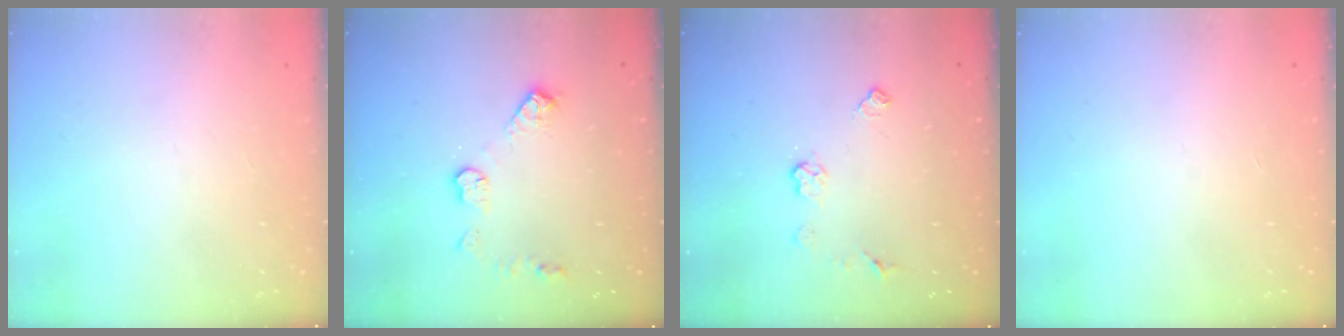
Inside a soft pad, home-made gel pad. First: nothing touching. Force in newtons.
{"total": 9.0, "press": 9.0, "slide": 0.4}
{"total": 5.8, "press": 5.7, "slide": 0.5}
{"total": 0.0}